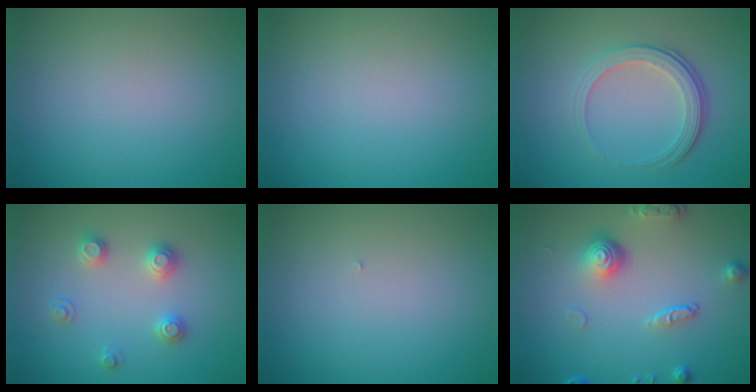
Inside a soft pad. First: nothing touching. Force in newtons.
{"total": 0.0}
{"total": 3.8, "press": 2.7, "slide": 2.6}
{"total": 2.5, "press": 2.5, "slide": 0.3}
{"total": 0.0}
{"total": 4.4, "press": 3.2, "slide": 3.1}